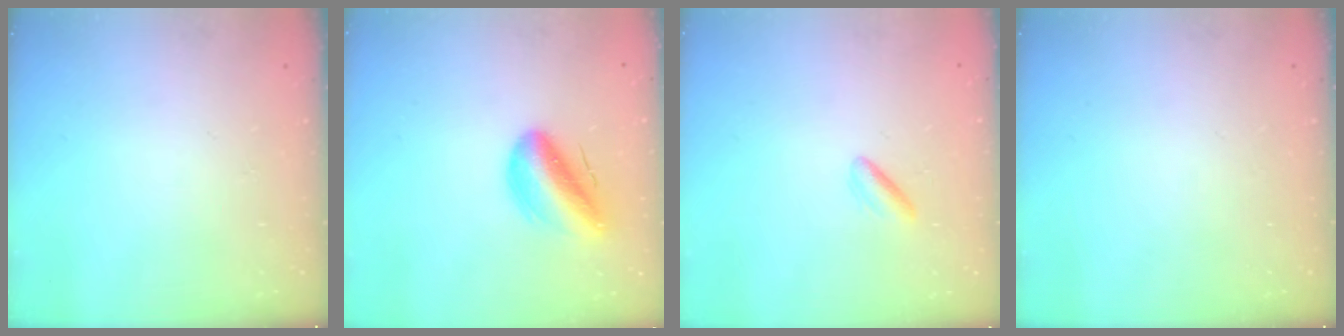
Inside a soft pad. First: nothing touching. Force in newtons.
{"total": 12.3, "press": 11.7, "slide": 3.7}
{"total": 2.9, "press": 2.7, "slide": 1.1}
{"total": 0.0}